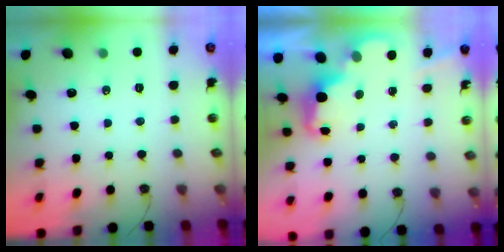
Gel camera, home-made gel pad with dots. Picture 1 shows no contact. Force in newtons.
{"total": 2.5, "press": 2.4, "slide": 0.5}